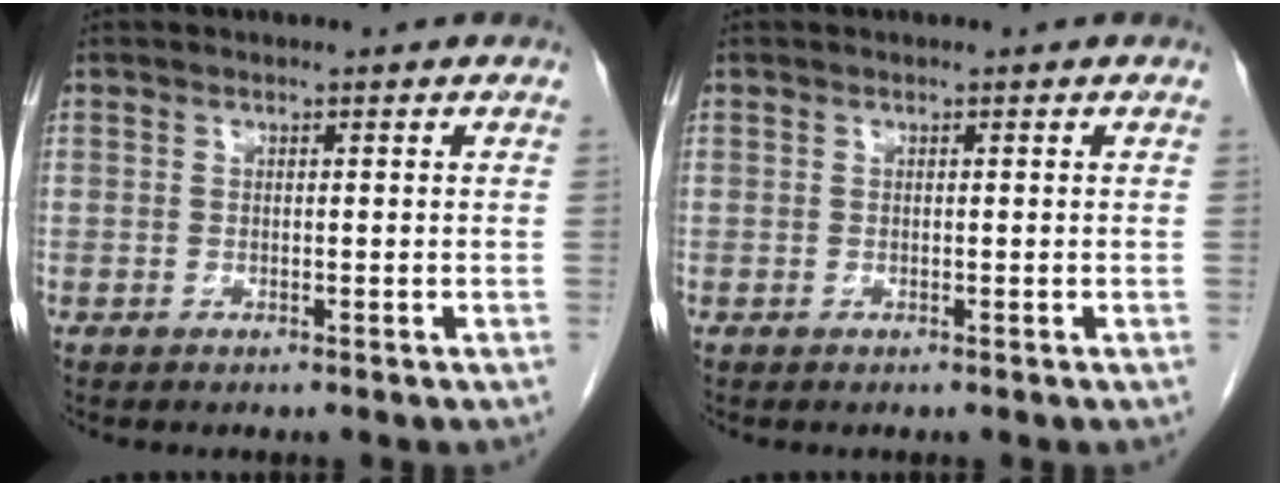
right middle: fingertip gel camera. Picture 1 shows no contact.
{"total": 0.0}